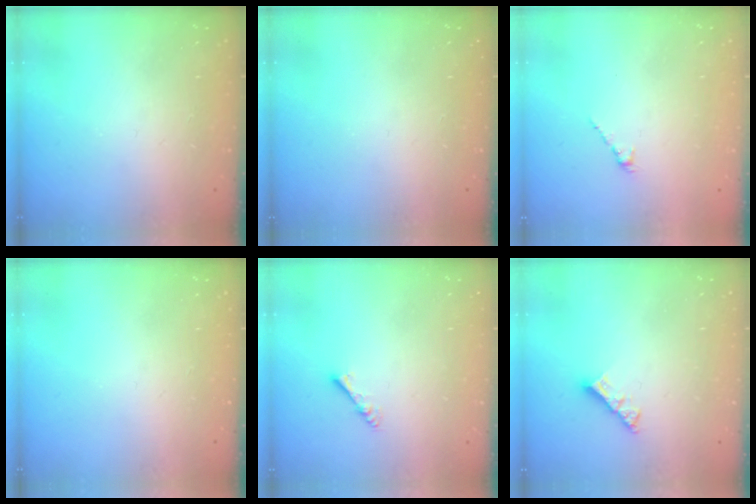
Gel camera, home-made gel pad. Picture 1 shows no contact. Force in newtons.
{"total": 0.0}
{"total": 1.3, "press": 1.2, "slide": 0.5}
{"total": 0.0}
{"total": 2.9, "press": 2.8, "slide": 0.4}
{"total": 4.8, "press": 4.8, "slide": 0.5}